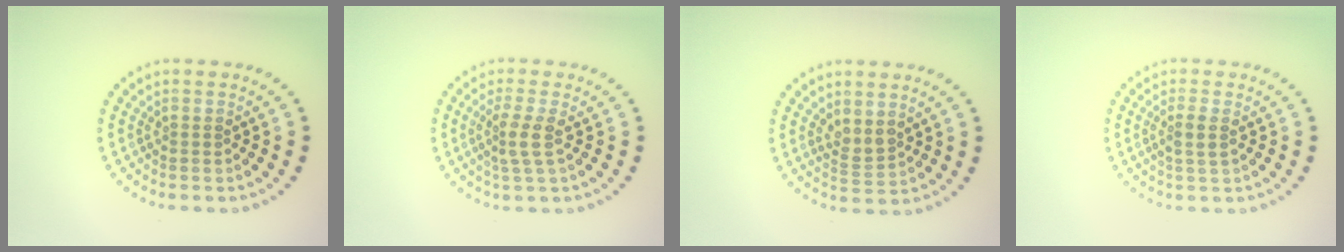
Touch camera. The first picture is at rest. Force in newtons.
{"total": 2.4, "press": 1.7, "slide": 1.6}
{"total": 1.6, "press": 1.4, "slide": 0.9}
{"total": 1.6, "press": 1.4, "slide": 0.7}